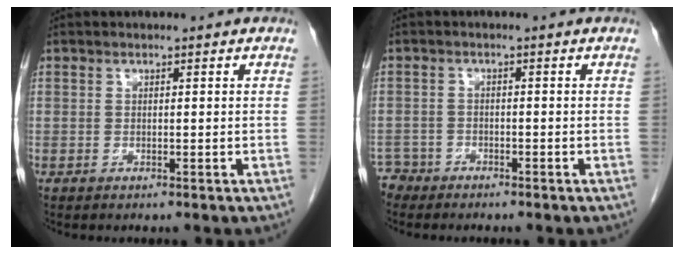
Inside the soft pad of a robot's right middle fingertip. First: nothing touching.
{"total": 2.8, "force": [-2.5, 1.1, -0.6], "torque": [0.008, 0.001, -0.050]}